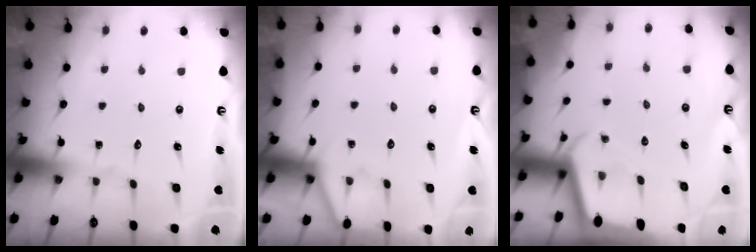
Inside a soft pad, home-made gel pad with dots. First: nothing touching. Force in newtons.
{"total": 5.5, "press": 5.5, "slide": 0.6}
{"total": 2.0, "press": 2.0, "slide": 0.2}